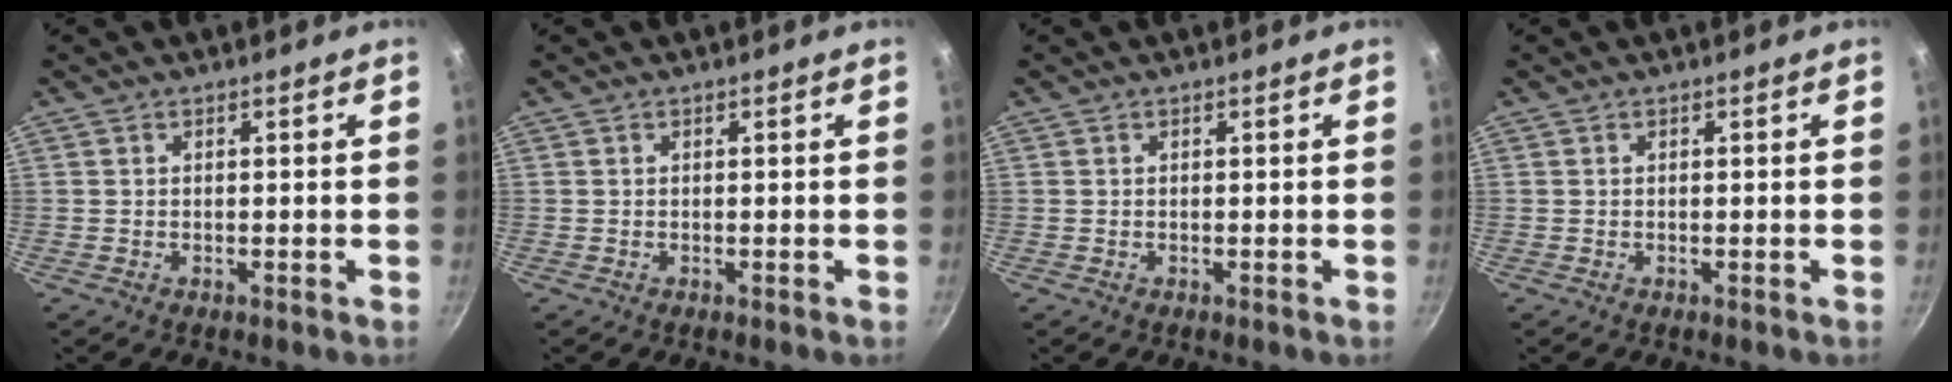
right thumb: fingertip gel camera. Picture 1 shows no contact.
{"total": 0.0}
{"total": 0.0}
{"total": 0.0}